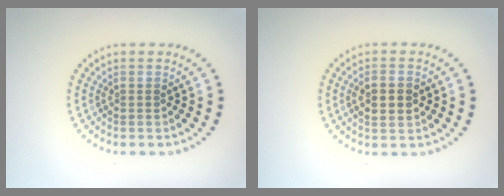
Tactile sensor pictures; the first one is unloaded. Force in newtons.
{"total": 2.7, "press": 2.6, "slide": 0.3}